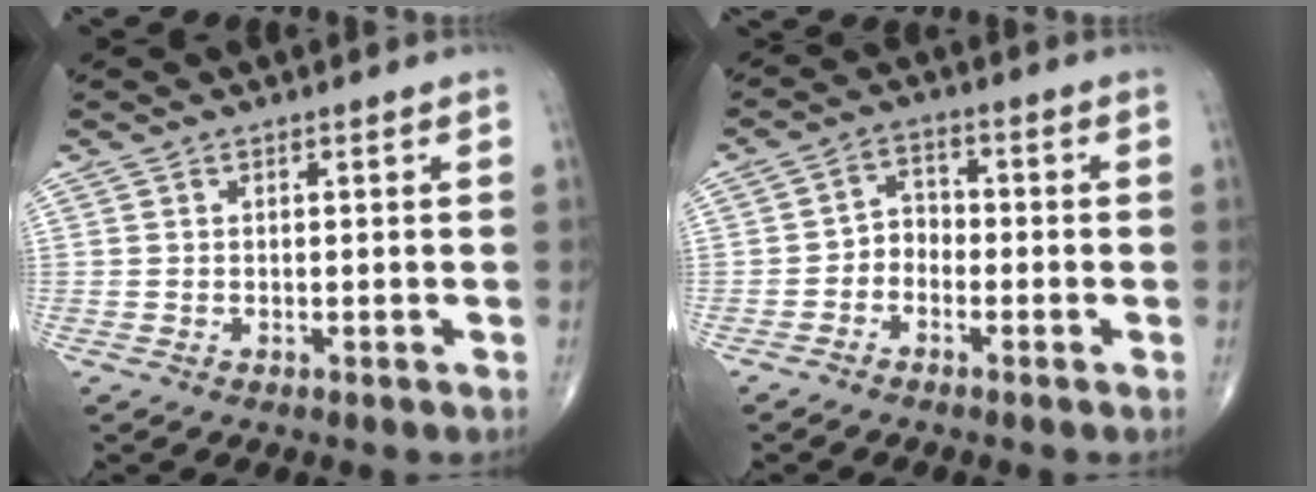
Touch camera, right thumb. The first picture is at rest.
{"total": 3.8, "force": [-1.8, 3.0, 1.7], "torque": [-0.007, 0.024, -0.044]}